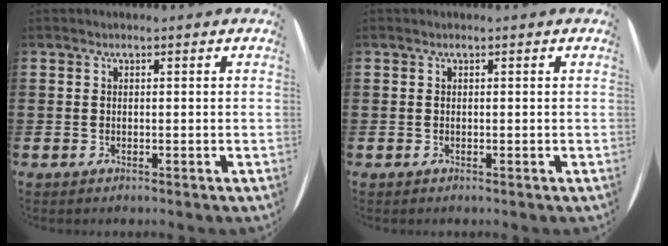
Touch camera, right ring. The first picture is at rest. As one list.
[{"total": 0.0}]